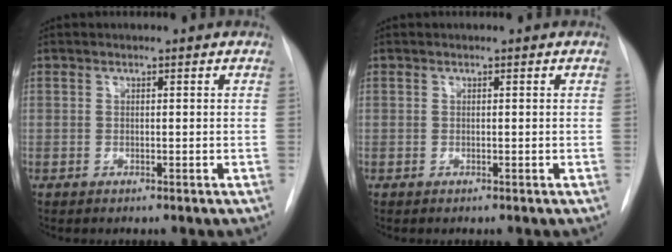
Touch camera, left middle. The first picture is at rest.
{"total": 0.0}